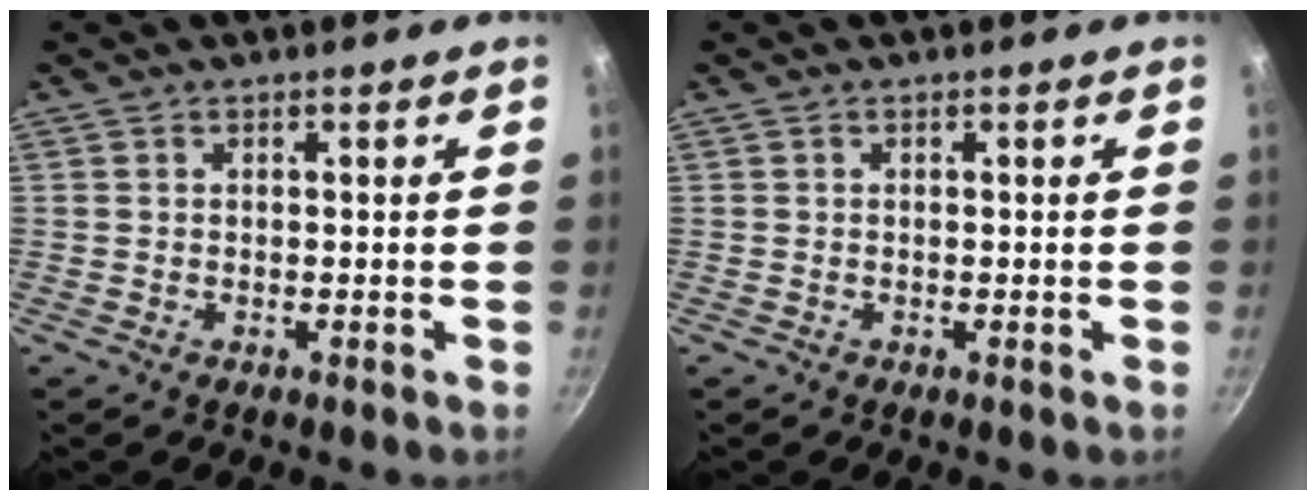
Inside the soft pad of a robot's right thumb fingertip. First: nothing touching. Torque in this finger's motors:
{"motor_torque": [-0.52, 0.19, -0.32, 0.14, -0.03]}